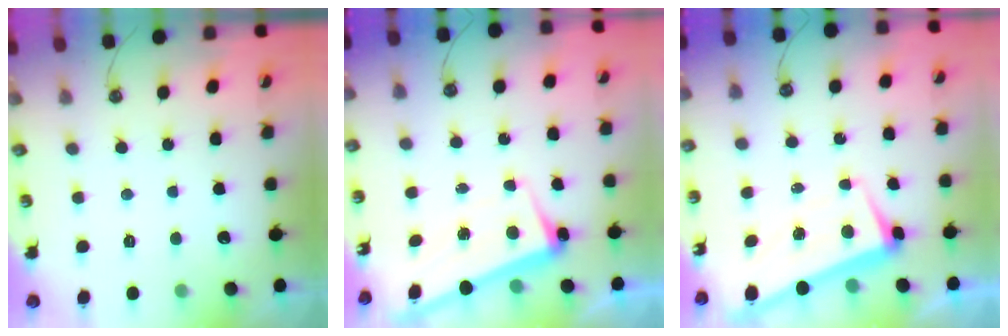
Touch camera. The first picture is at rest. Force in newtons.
{"total": 2.3, "press": 2.2, "slide": 0.8}
{"total": 2.0, "press": 1.0, "slide": 1.7}